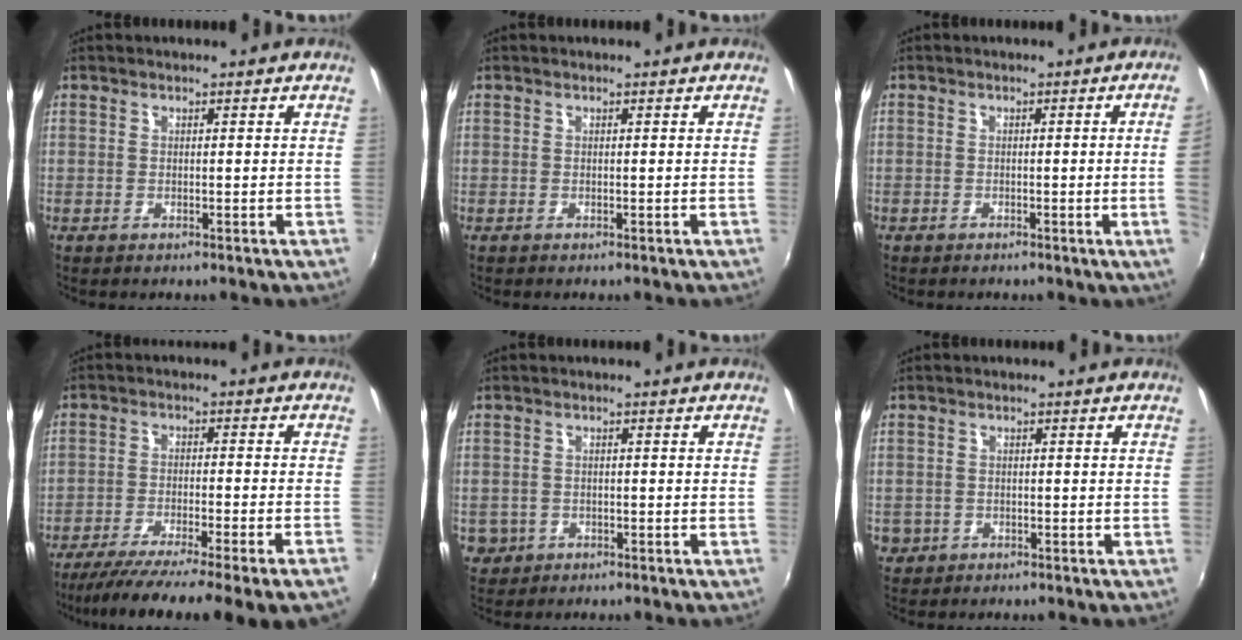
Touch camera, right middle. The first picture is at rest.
{"total": 0.0}
{"total": 3.3, "force": [-0.3, -1.7, 2.8], "torque": [-0.050, -0.014, 0.002]}
{"total": 15.0, "force": [-12.2, -1.1, 8.5], "torque": [-0.146, -0.049, -0.183]}
{"total": 4.9, "force": [-1.4, 4.5, 1.6], "torque": [-0.049, -0.001, -0.016]}
{"total": 3.7, "force": [-1.0, 3.3, 1.2], "torque": [-0.035, -0.002, -0.011]}